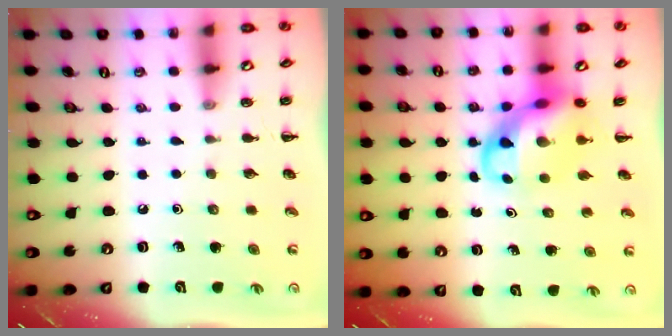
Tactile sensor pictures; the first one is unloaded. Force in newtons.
{"total": 8.8, "press": 8.5, "slide": 2.3}